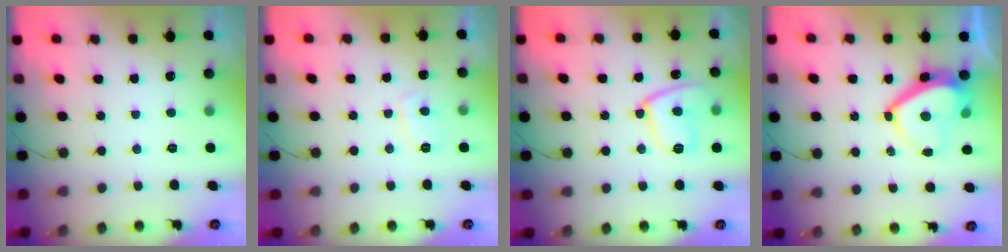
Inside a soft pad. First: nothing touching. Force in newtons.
{"total": 3.2, "press": 3.2, "slide": 0.3}
{"total": 11.4, "press": 11.3, "slide": 0.9}
{"total": 9.3, "press": 9.3, "slide": 1.0}